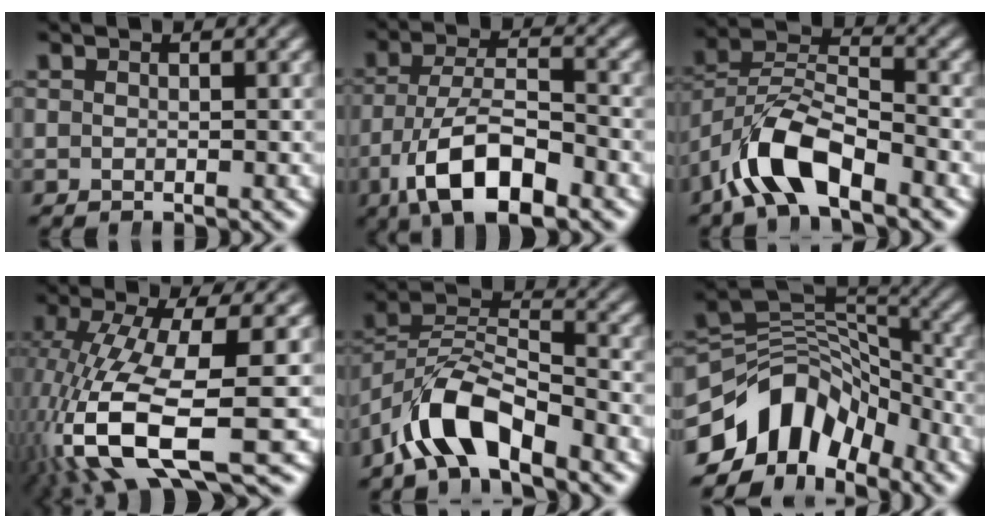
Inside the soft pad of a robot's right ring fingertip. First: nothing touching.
{"total": 8.5, "force": [-3.4, 4.5, 6.4], "torque": [-0.122, -0.038, -0.034]}
{"total": 6.2, "force": [-2.4, 4.0, 4.1], "torque": [-0.094, -0.019, -0.037]}
{"total": 10.3, "force": [-3.5, 4.5, 8.6], "torque": [-0.201, -0.061, -0.020]}
{"total": 6.7, "force": [-2.1, 4.5, 4.5], "torque": [-0.102, -0.020, -0.033]}
{"total": 13.3, "force": [-4.4, 9.9, 7.8], "torque": [-0.138, -0.028, -0.063]}